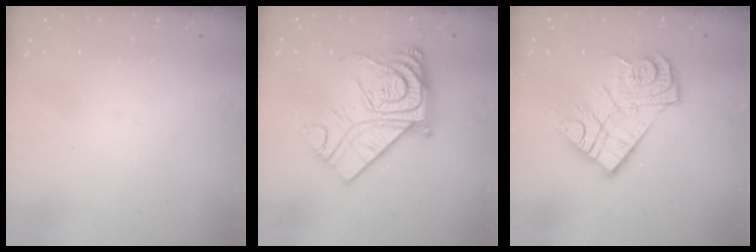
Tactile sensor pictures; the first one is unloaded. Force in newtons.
{"total": 24.4, "press": 24.3, "slide": 2.4}
{"total": 16.0, "press": 16.0, "slide": 1.3}